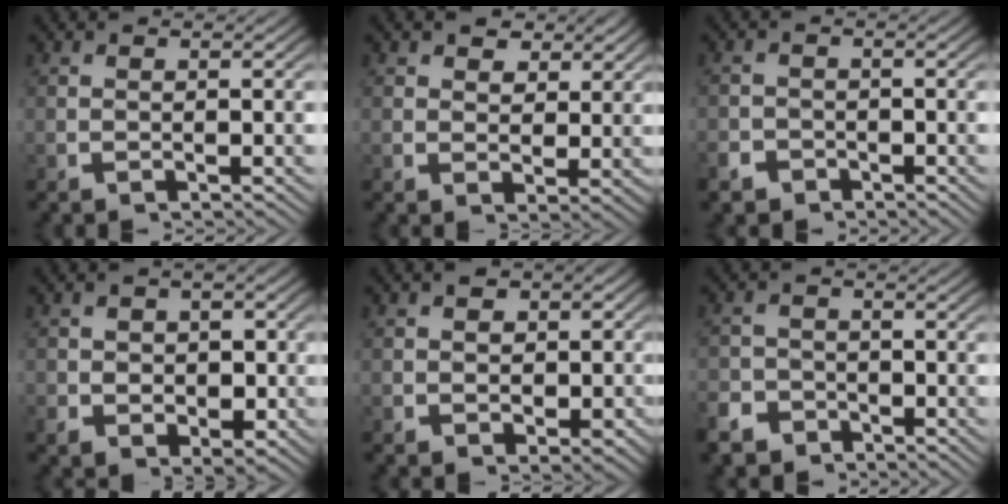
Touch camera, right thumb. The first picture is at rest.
{"total": 3.8, "force": [2.0, 2.7, 1.9], "torque": [-0.029, -0.019, 0.042]}
{"total": 2.7, "force": [-2.2, 1.5, 0.1], "torque": [0.002, -0.013, -0.038]}
{"total": 4.5, "force": [-0.5, 3.6, 2.6], "torque": [-0.050, -0.023, 0.002]}
{"total": 4.3, "force": [0.1, 3.8, 2.2], "torque": [-0.029, -0.020, 0.010]}
{"total": 4.2, "force": [-3.4, 2.4, 0.3], "torque": [0.001, -0.018, -0.058]}